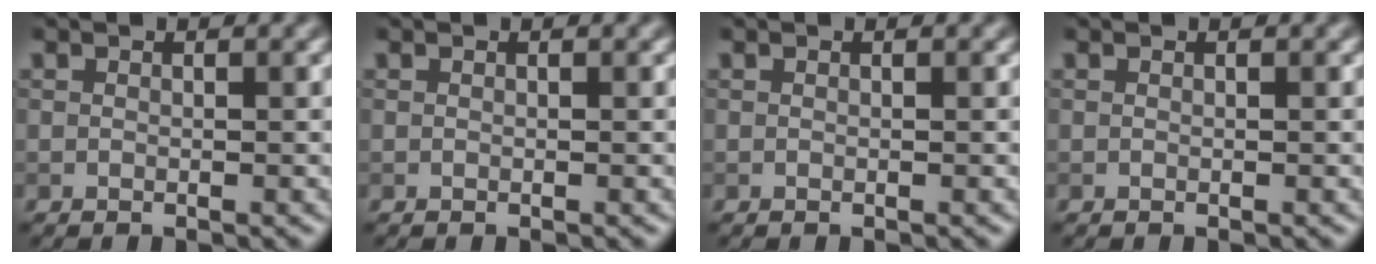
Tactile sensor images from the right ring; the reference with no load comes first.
{"total": 0.0}
{"total": 0.0}
{"total": 0.0}